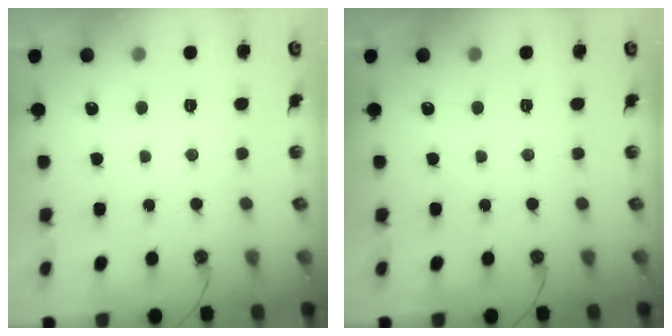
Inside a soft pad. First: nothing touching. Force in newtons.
{"total": 0.0}